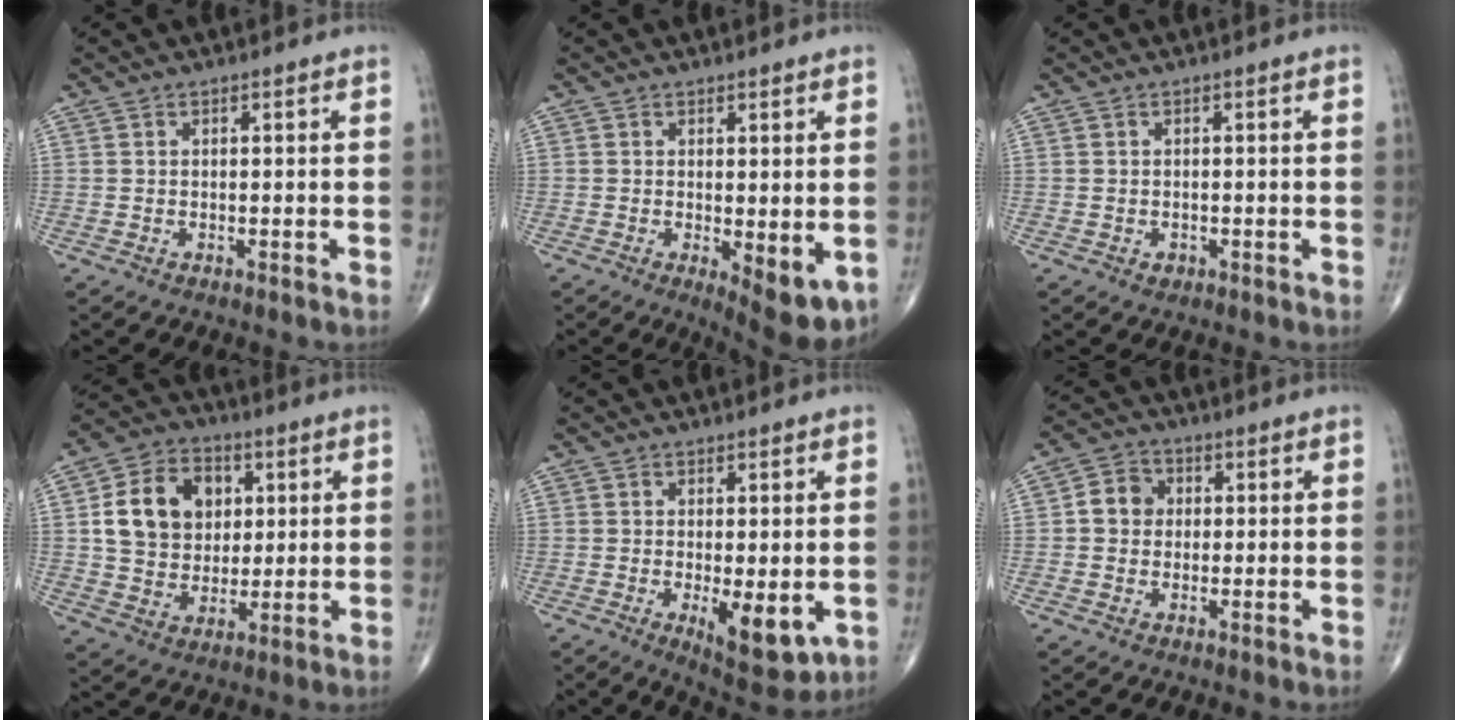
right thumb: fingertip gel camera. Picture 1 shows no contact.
{"total": 7.3, "force": [-1.3, 2.7, 6.6], "torque": [-0.086, -0.022, -0.012]}
{"total": 1.0, "force": [-0.4, 0.9, 0.3], "torque": [0.001, 0.003, -0.003]}
{"total": 14.3, "force": [3.2, 11.2, 8.2], "torque": [-0.111, 0.002, 0.056]}
{"total": 8.6, "force": [-2.0, 3.4, 7.6], "torque": [-0.102, -0.022, -0.020]}
{"total": 5.3, "force": [0.4, 4.7, 2.4], "torque": [-0.024, 0.011, -0.003]}